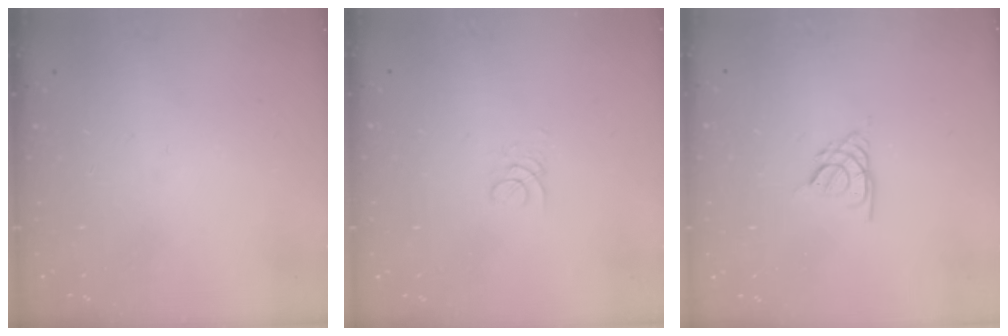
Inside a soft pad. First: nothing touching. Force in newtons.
{"total": 1.0, "press": 1.0, "slide": 0.1}
{"total": 2.6, "press": 2.6, "slide": 0.6}